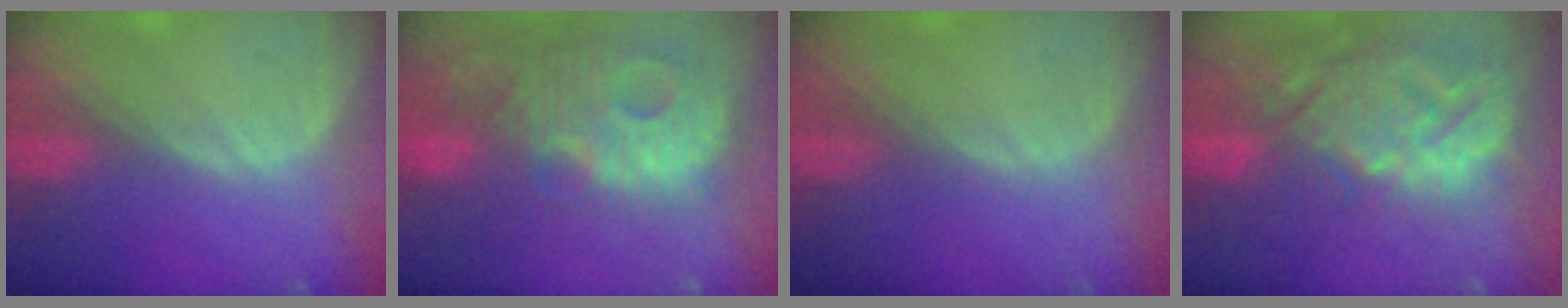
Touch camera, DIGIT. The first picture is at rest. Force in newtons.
{"total": 14.0, "press": 12.0, "slide": 7.1}
{"total": 0.0}
{"total": 14.4, "press": 12.3, "slide": 7.5}